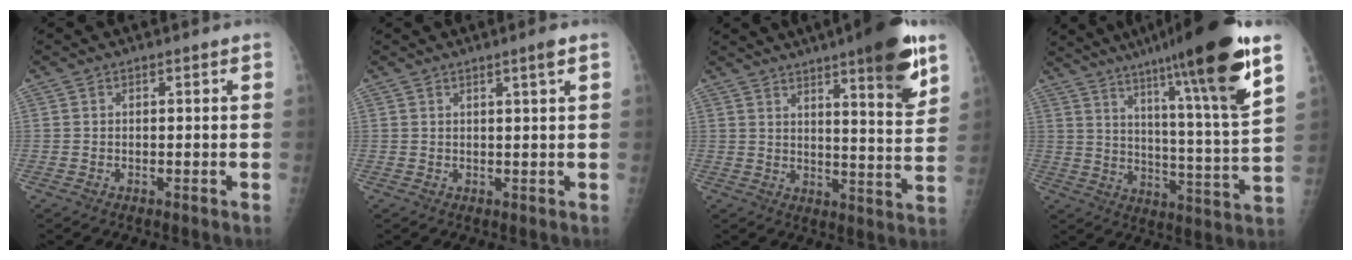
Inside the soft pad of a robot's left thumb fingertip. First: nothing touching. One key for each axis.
{"total": 2.2, "fx": 1.2, "fy": -0.3, "fz": 1.8, "tx": -0.030, "ty": -0.008, "tz": 0.020}
{"total": 15.4, "fx": 8.9, "fy": 2.6, "fz": 12.3, "tx": -0.150, "ty": -0.049, "tz": 0.126}
{"total": 23.8, "fx": 14.6, "fy": 1.4, "fz": 18.7, "tx": -0.269, "ty": -0.053, "tz": 0.222}